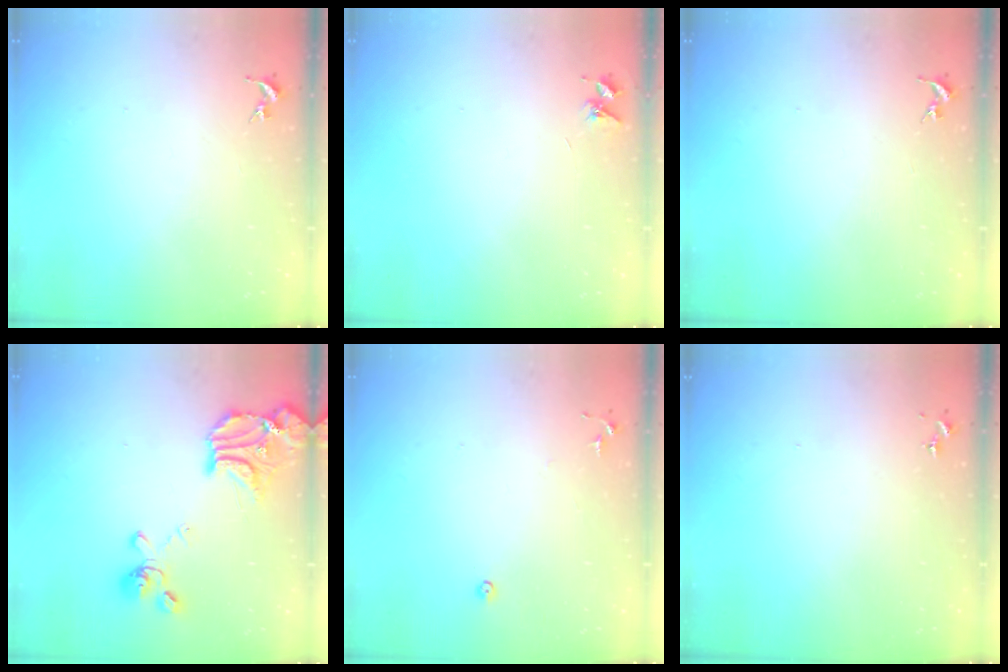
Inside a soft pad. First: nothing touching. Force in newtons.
{"total": 3.6, "press": 3.6, "slide": 0.5}
{"total": 0.0}
{"total": 19.3, "press": 19.2, "slide": 2.2}
{"total": 5.5, "press": 5.5, "slide": 0.5}
{"total": 0.0}